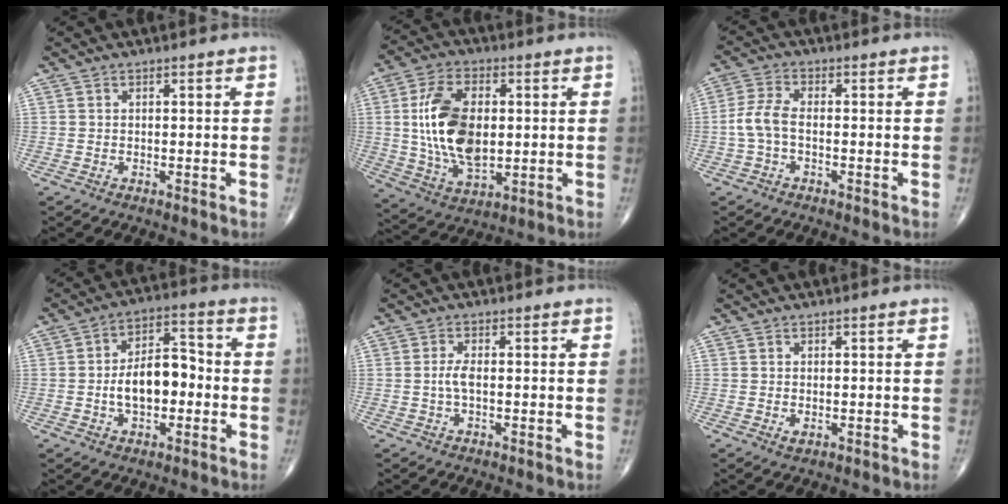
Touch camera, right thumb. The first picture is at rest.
{"total": 16.2, "force": [1.2, 9.1, 13.3], "torque": [-0.242, -0.004, 0.027]}
{"total": 4.9, "force": [-1.0, 2.4, 4.2], "torque": [-0.100, 0.014, -0.027]}
{"total": 10.9, "force": [-1.6, 6.2, 8.8], "torque": [-0.126, 0.033, -0.033]}
{"total": 2.2, "force": [-0.3, 0.7, 2.1], "torque": [-0.048, 0.000, -0.007]}
{"total": 1.0, "force": [-0.1, 0.6, 0.8], "torque": [-0.010, -0.001, 0.001]}